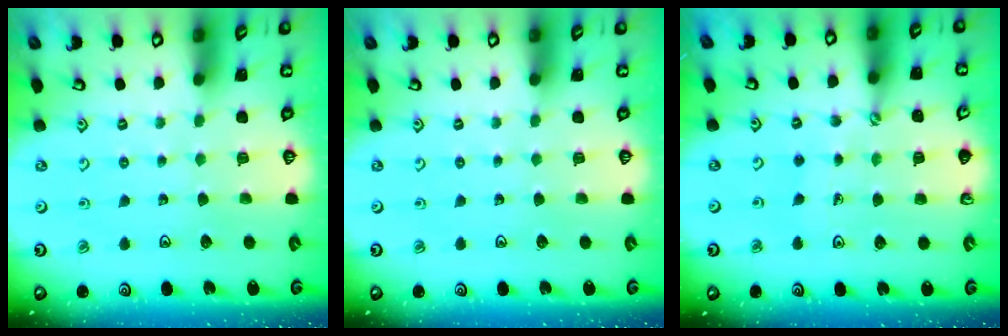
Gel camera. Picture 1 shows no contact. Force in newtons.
{"total": 0.0}
{"total": 2.2, "press": 1.4, "slide": 1.6}